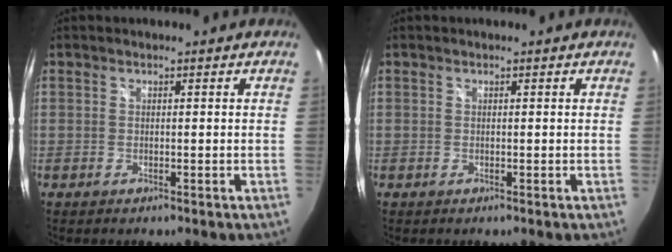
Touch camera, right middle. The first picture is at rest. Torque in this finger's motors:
{"motor_torque": [-0.03, -0.03, -0.01, 0.00]}